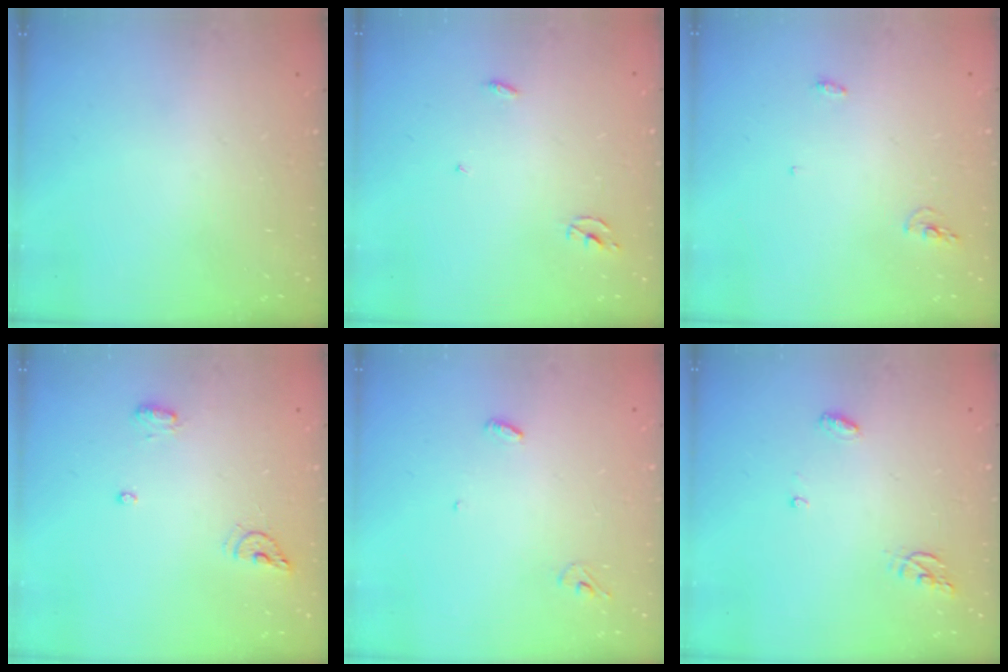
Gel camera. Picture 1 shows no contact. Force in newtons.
{"total": 2.3, "press": 2.3, "slide": 0.2}
{"total": 7.6, "press": 4.3, "slide": 6.2}
{"total": 6.8, "press": 6.7, "slide": 1.2}
{"total": 3.5, "press": 3.5, "slide": 0.3}
{"total": 5.3, "press": 5.3, "slide": 0.3}